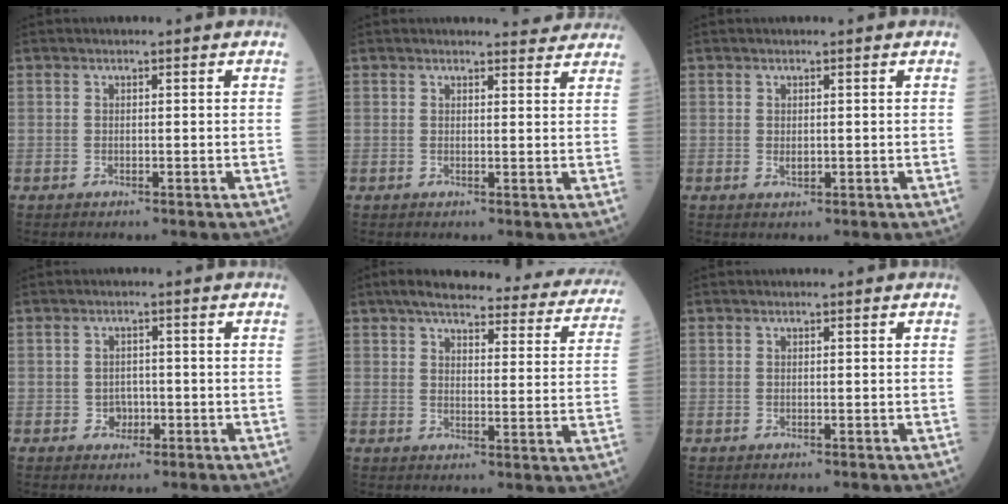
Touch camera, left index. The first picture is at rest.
{"total": 3.5, "force": [3.5, 0.5, 0.1], "torque": [-0.002, -0.005, 0.029]}
{"total": 0.9, "force": [0.1, 0.5, 0.7], "torque": [-0.011, -0.002, 0.005]}
{"total": 2.2, "force": [-0.8, 1.8, 0.9], "torque": [-0.007, 0.006, -0.010]}
{"total": 26.2, "force": [23.1, 5.9, 10.8], "torque": [-0.141, -0.015, 0.264]}
{"total": 0.0}